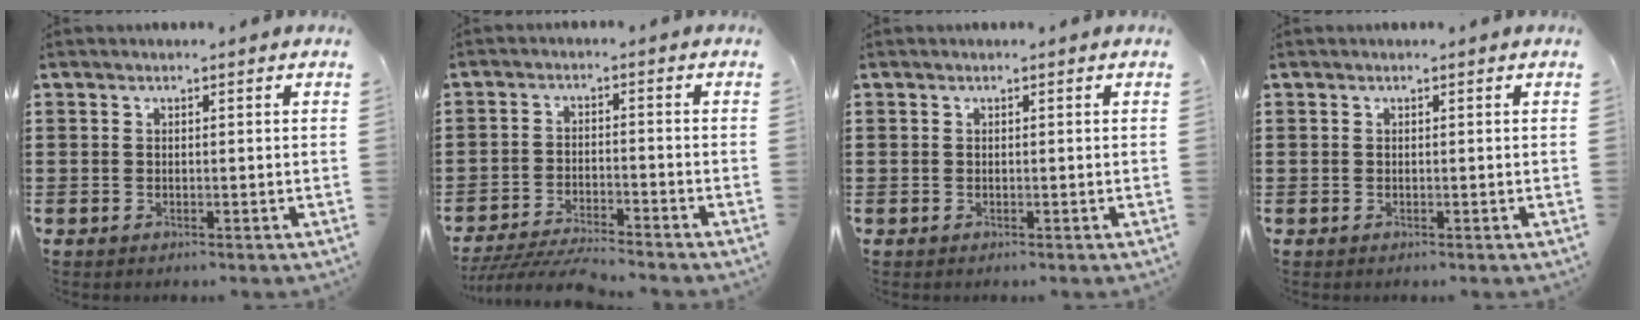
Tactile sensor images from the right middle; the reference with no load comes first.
{"total": 5.0, "force": [-4.8, 0.2, 1.4], "torque": [-0.030, -0.008, -0.097]}
{"total": 0.0}
{"total": 0.0}